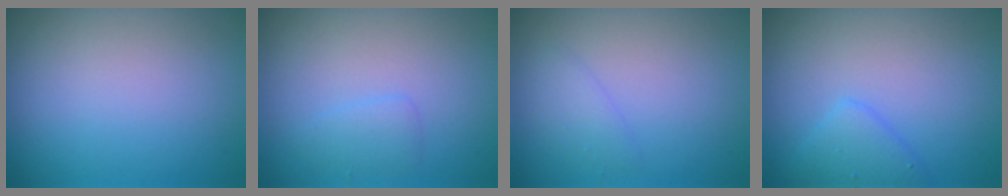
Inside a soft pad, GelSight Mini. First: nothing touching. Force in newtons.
{"total": 1.2, "press": 1.2, "slide": 0.1}
{"total": 1.3, "press": 1.3, "slide": 0.1}
{"total": 2.1, "press": 2.1, "slide": 0.1}